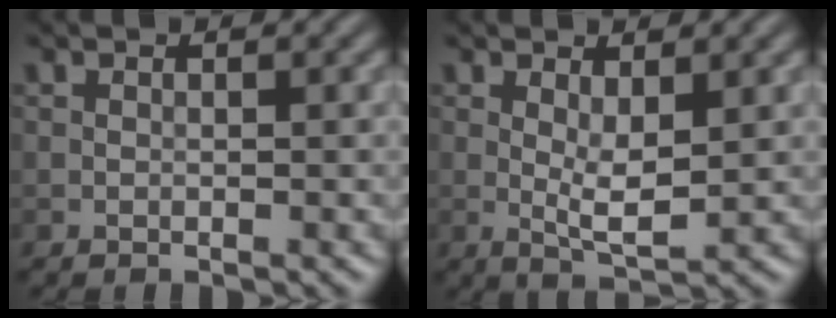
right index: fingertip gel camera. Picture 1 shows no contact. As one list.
[{"total": 3.0, "force": [0.6, 0.9, 2.8], "torque": [-0.052, -0.008, 0.014]}]